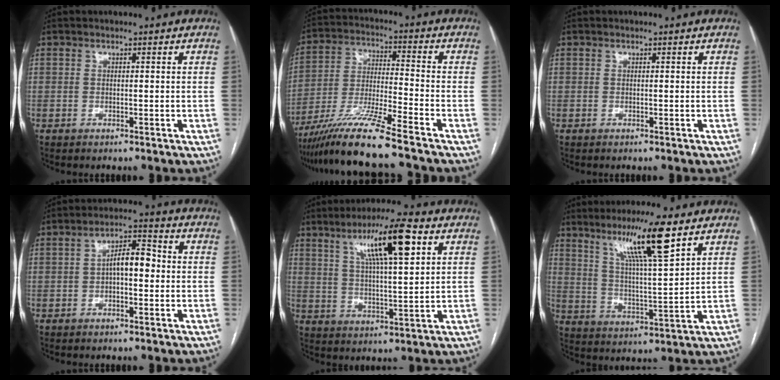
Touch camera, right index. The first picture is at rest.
{"total": 13.3, "force": [-10.5, -1.2, 8.2], "torque": [-0.161, -0.023, -0.193]}
{"total": 0.0}
{"total": 5.7, "force": [-0.2, 2.3, 5.2], "torque": [-0.087, 0.025, -0.006]}
{"total": 12.3, "force": [5.7, 1.3, 10.8], "torque": [-0.188, 0.013, 0.095]}
{"total": 12.4, "force": [7.7, -0.2, 9.7], "torque": [-0.174, -0.002, 0.137]}